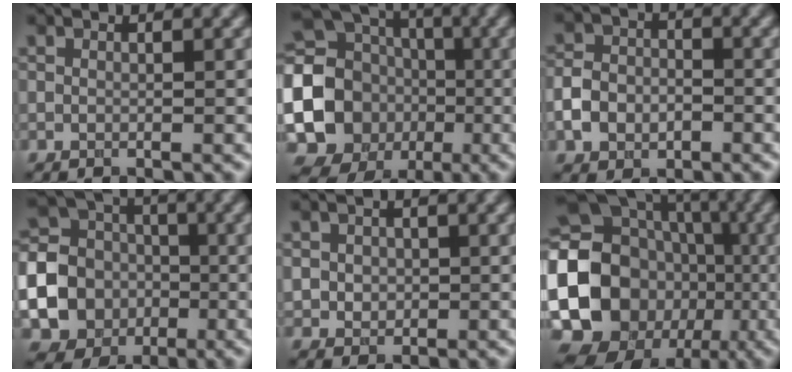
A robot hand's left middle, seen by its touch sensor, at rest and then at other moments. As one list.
[{"total": 15.2, "force": [-2.2, 13.7, 6.4], "torque": [-0.127, -0.023, -0.060]}, {"total": 3.7, "force": [-1.5, 2.8, 1.8], "torque": [-0.036, 0.001, -0.033]}, {"total": 22.2, "force": [-5.6, 20.7, 5.9], "torque": [-0.185, -0.034, -0.136]}, {"total": 2.3, "force": [0.2, 2.1, 0.9], "torque": [-0.016, 0.001, 0.003]}, {"total": 21.2, "force": [-3.6, 18.6, 9.6], "torque": [-0.185, -0.001, -0.102]}]